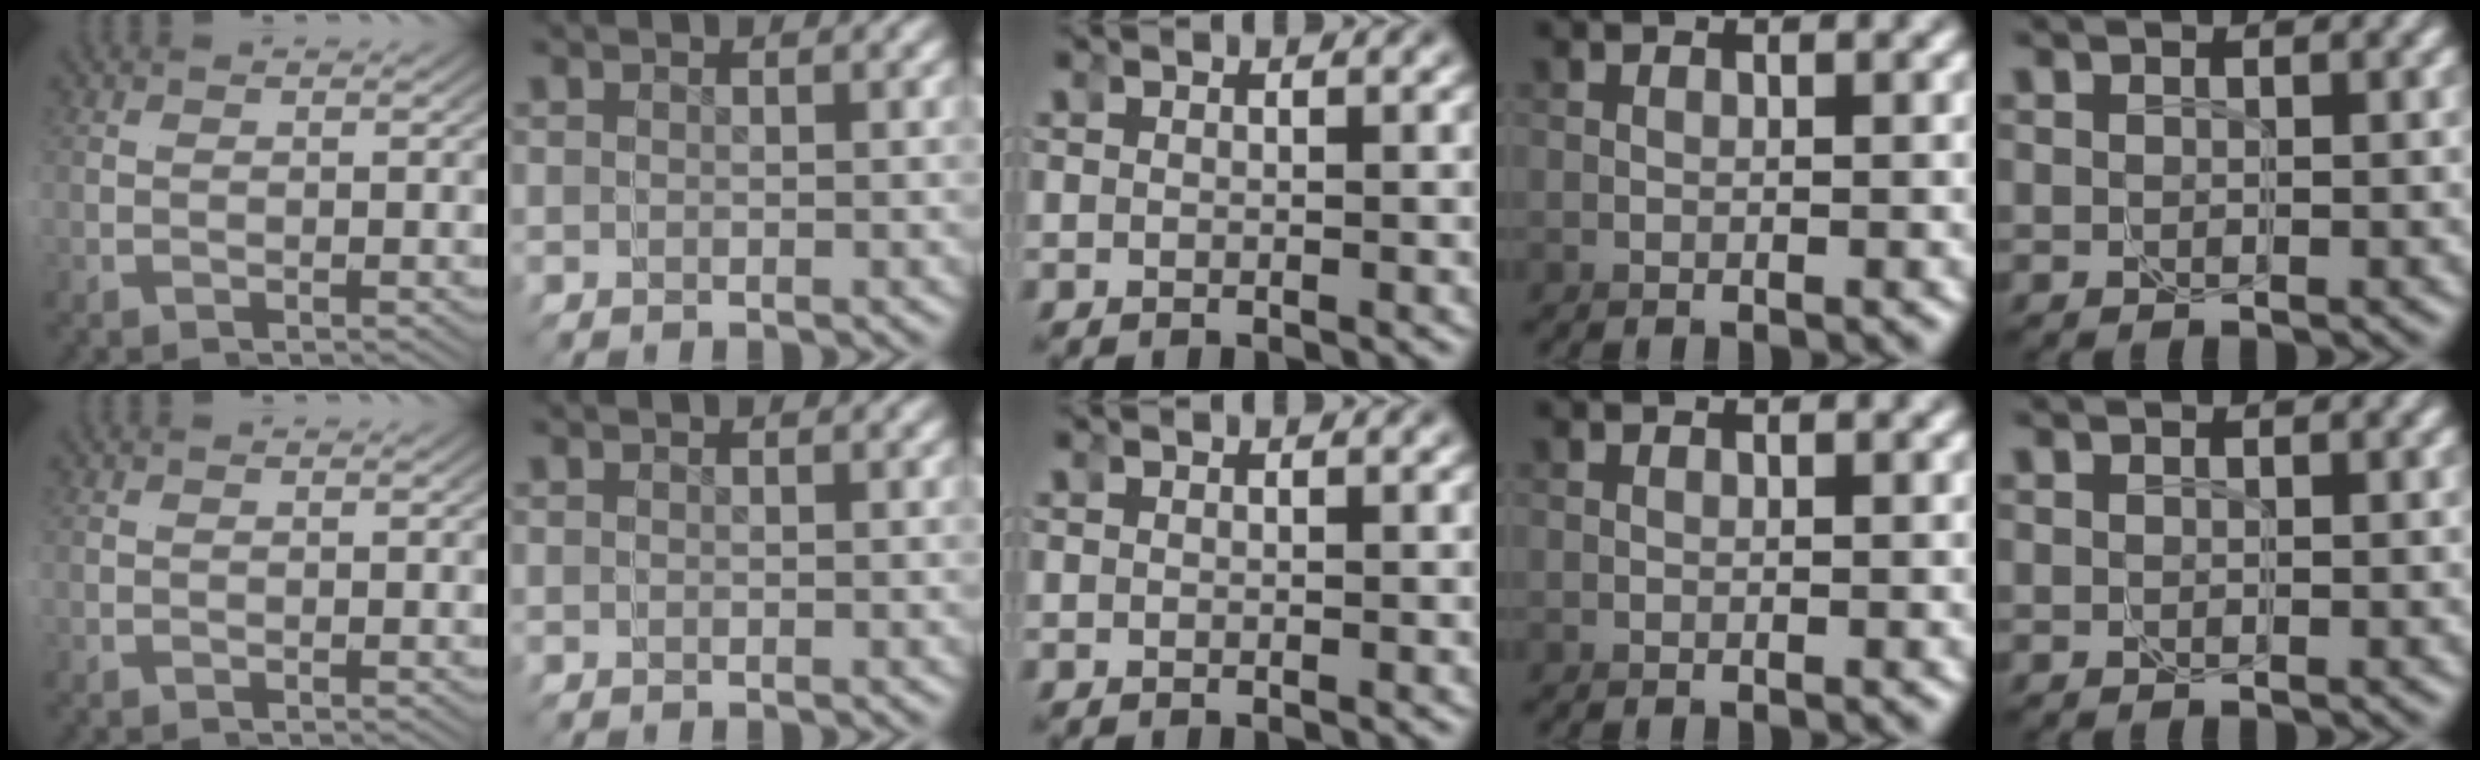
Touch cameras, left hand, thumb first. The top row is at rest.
{}